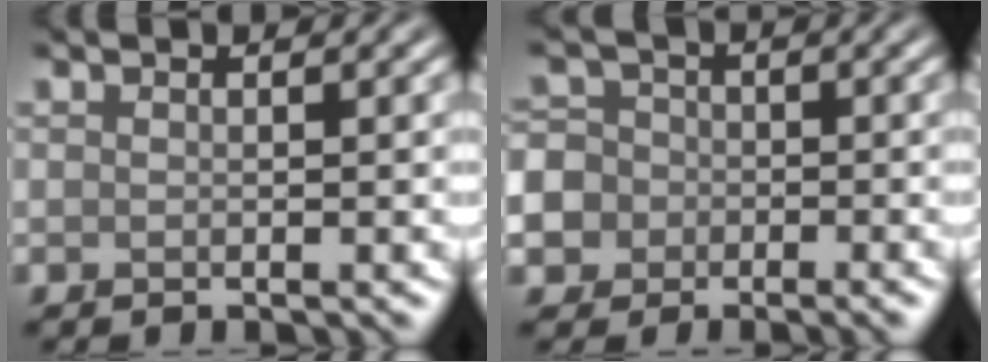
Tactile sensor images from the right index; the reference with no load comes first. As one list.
[{"total": 11.1, "force": [-5.4, 9.3, 2.7], "torque": [-0.068, -0.023, -0.130]}]